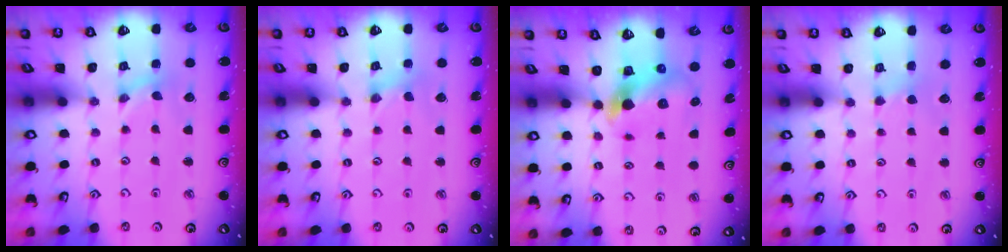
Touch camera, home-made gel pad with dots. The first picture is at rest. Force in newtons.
{"total": 0.0}
{"total": 5.5, "press": 5.4, "slide": 0.7}
{"total": 2.0, "press": 1.9, "slide": 0.4}